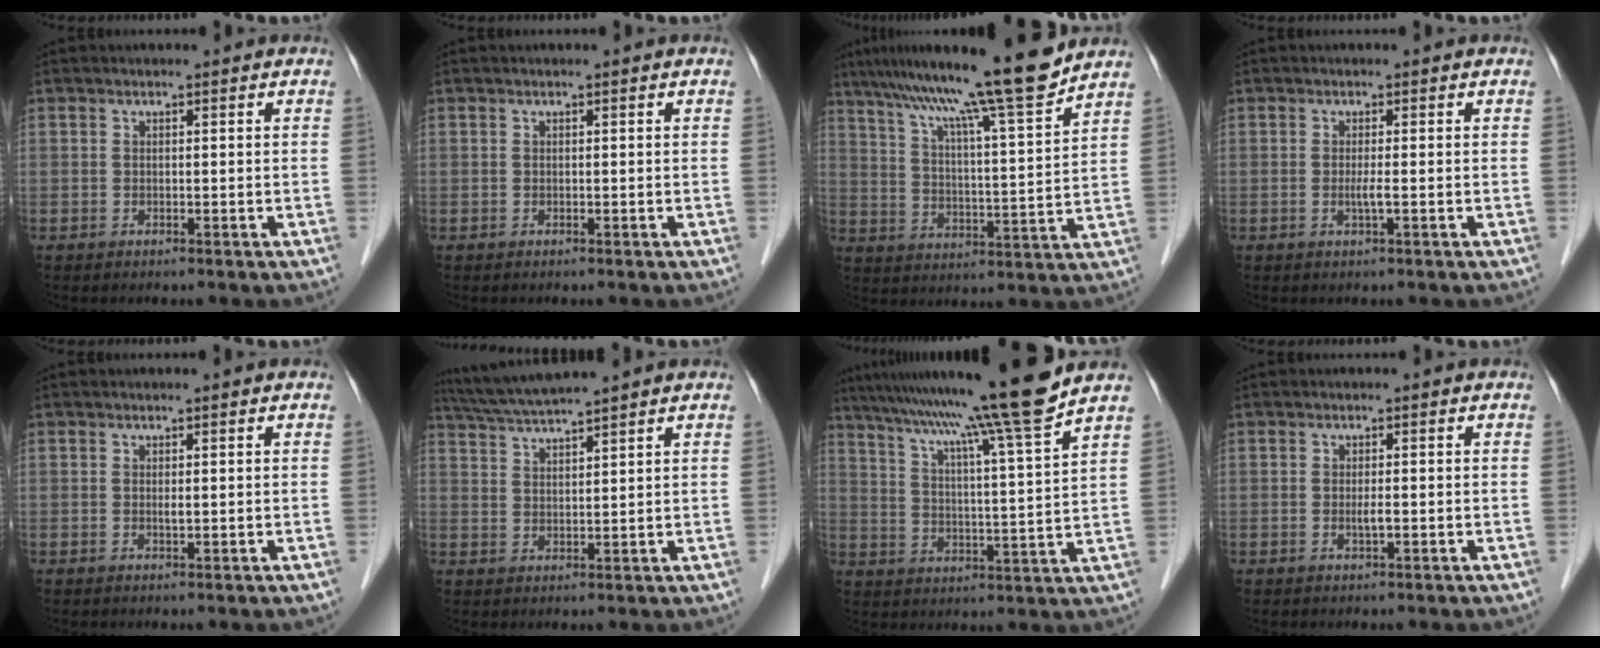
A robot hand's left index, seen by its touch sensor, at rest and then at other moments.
{"total": 0.0}
{"total": 15.9, "force": [13.0, -1.4, 9.0], "torque": [-0.146, -0.001, 0.198]}
{"total": 1.6, "force": [-0.5, -0.3, 1.5], "torque": [-0.031, -0.008, -0.011]}
{"total": 0.5, "force": [-0.1, 0.2, 0.5], "torque": [-0.009, -0.005, -0.001]}
{"total": 7.2, "force": [6.4, -1.3, 3.0], "torque": [-0.061, 0.016, 0.116]}
{"total": 16.6, "force": [13.8, -3.2, 8.7], "torque": [-0.145, -0.033, 0.201]}
{"total": 1.3, "force": [-0.4, 0.1, 1.3], "torque": [-0.027, -0.007, -0.007]}